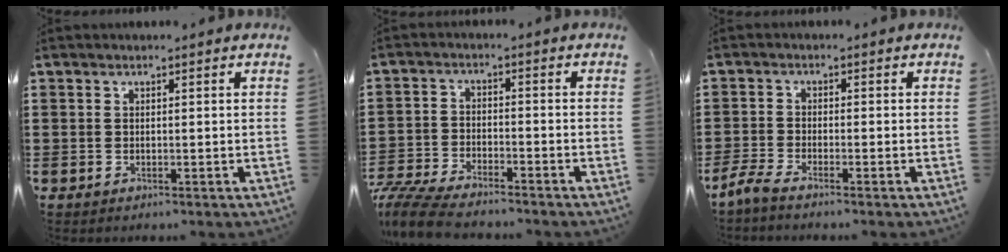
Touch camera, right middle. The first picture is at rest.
{"total": 6.3, "force": [-6.0, 0.7, 1.8], "torque": [-0.060, -0.006, -0.123]}
{"total": 2.4, "force": [-2.0, 0.1, 1.4], "torque": [-0.047, -0.007, -0.044]}